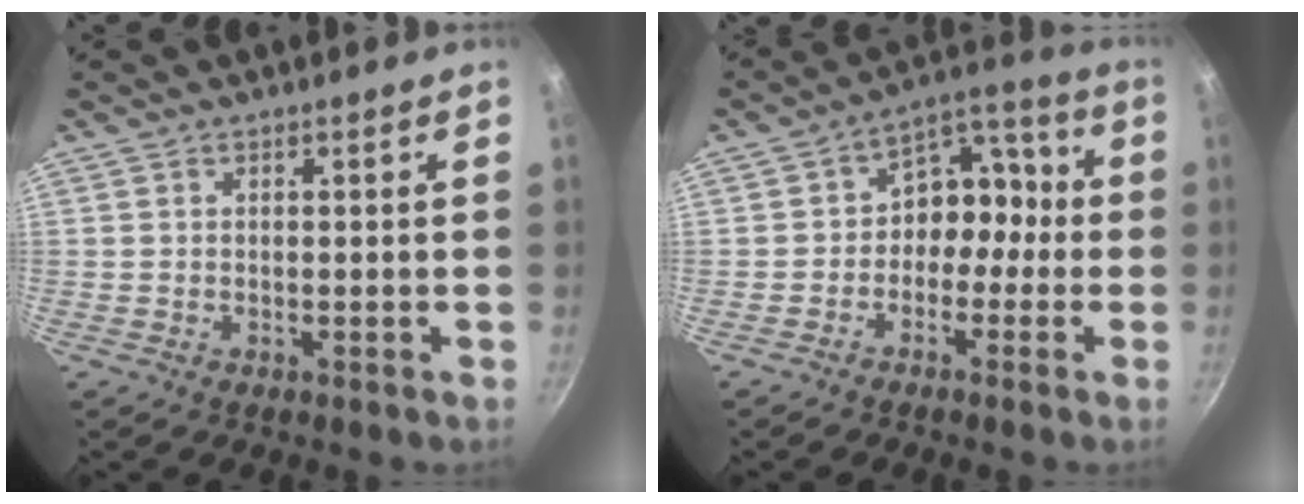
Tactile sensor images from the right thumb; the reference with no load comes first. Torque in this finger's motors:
{"motor_torque": [-0.47, 0.68, 0.01, 0.16, 0.05]}